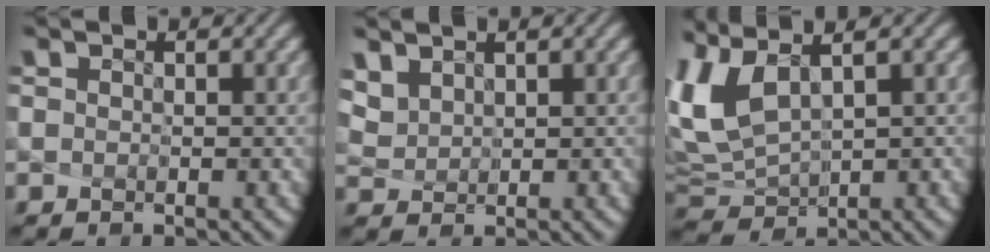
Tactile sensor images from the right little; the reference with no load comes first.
{"total": 3.8, "force": [2.5, 2.3, 1.7], "torque": [-0.076, 0.005, 0.068]}
{"total": 5.1, "force": [1.4, 2.3, 4.4], "torque": [-0.116, 0.003, 0.041]}